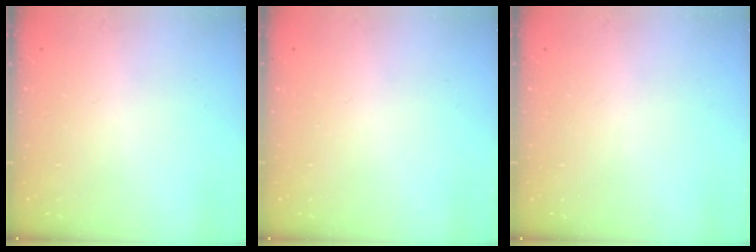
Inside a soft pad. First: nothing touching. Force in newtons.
{"total": 0.0}
{"total": 0.0}